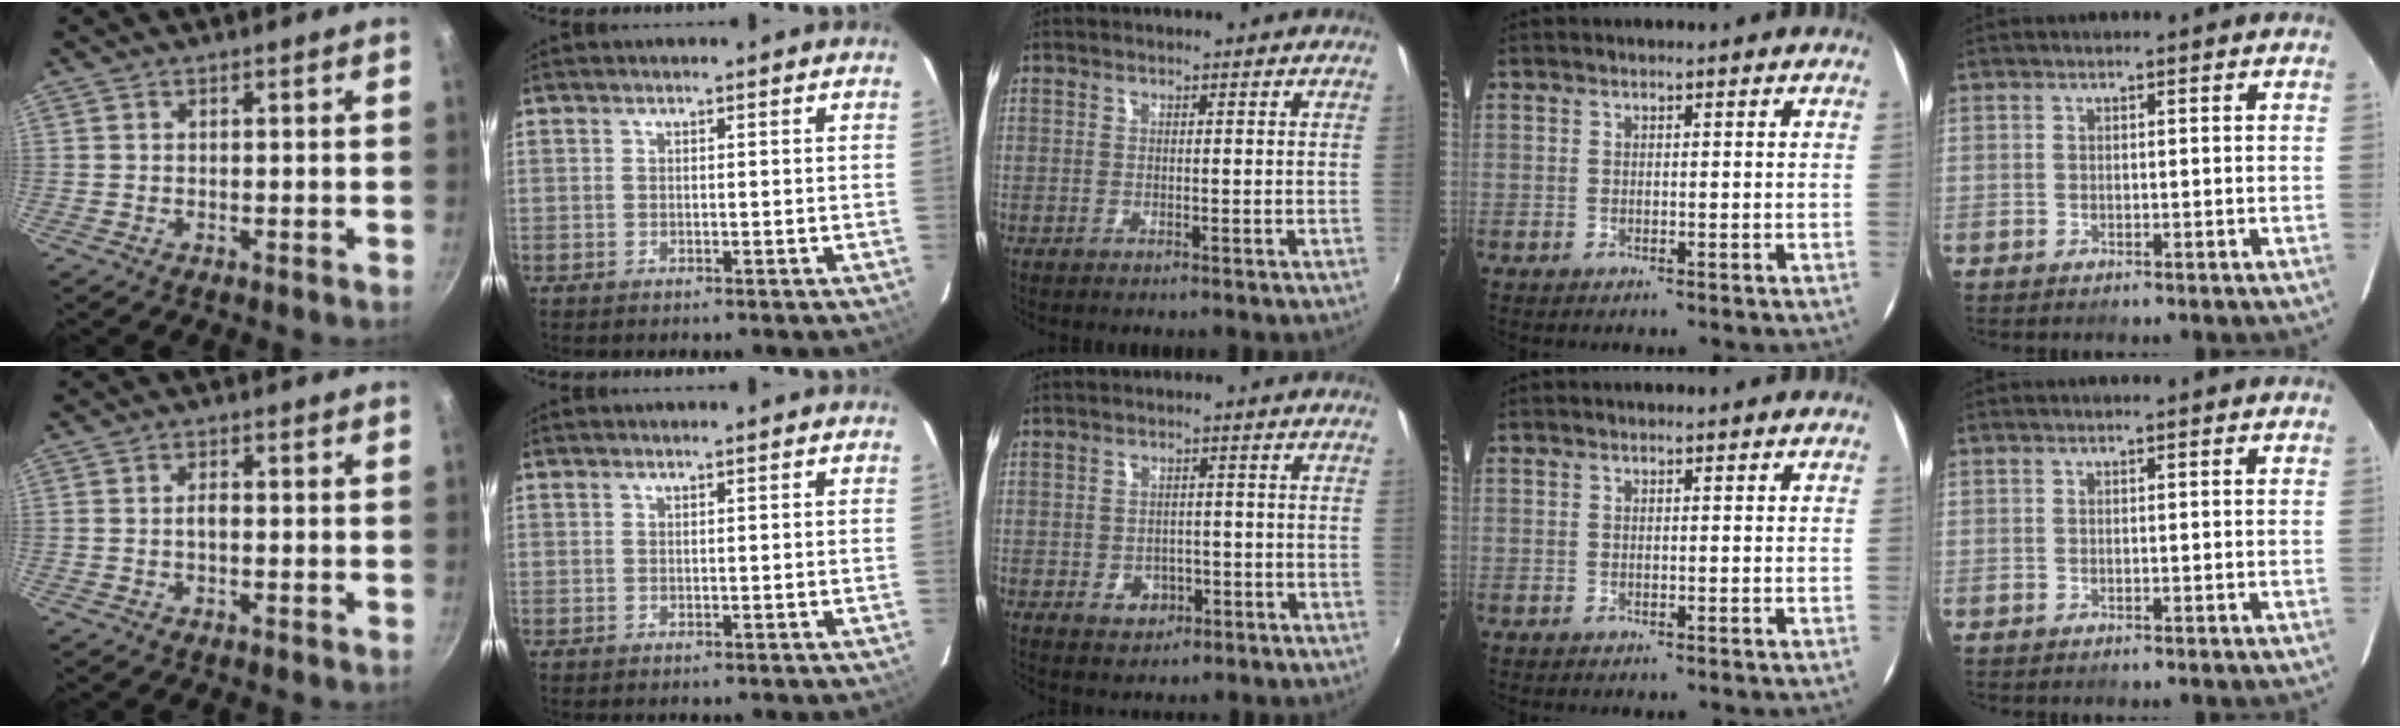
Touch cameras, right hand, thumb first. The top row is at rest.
{"thumb": {"total": 1.7, "force": [-0.3, 0.9, 1.4], "torque": [-0.021, 0.009, -0.007]}, "middle": {"total": 4.6, "force": [-1.8, 3.8, 1.9], "torque": [-0.042, 0.001, -0.018]}}